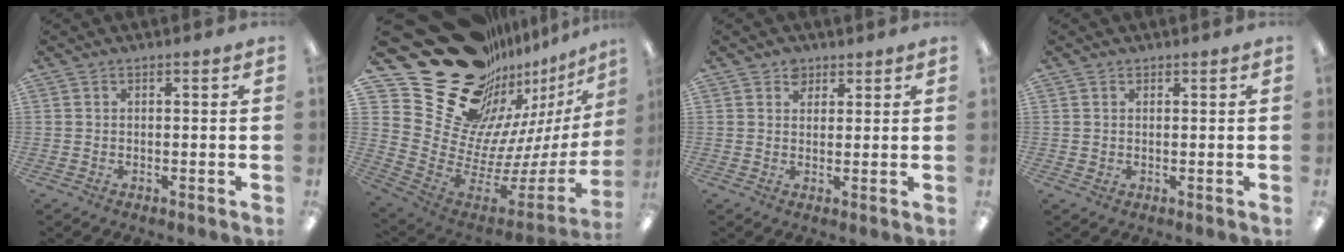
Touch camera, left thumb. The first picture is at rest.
{"total": 28.7, "force": [18.3, 17.3, 13.6], "torque": [-0.185, -0.172, 0.393]}
{"total": 3.0, "force": [2.2, 2.0, 0.6], "torque": [0.001, -0.006, 0.038]}
{"total": 1.0, "force": [0.7, 0.6, -0.1], "torque": [0.002, 0.002, 0.014]}